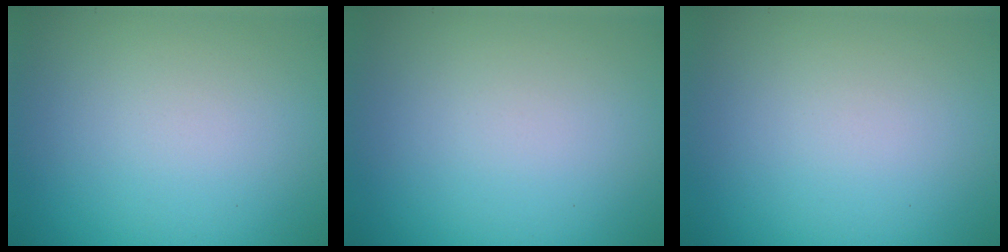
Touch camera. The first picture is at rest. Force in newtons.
{"total": 0.0}
{"total": 0.0}